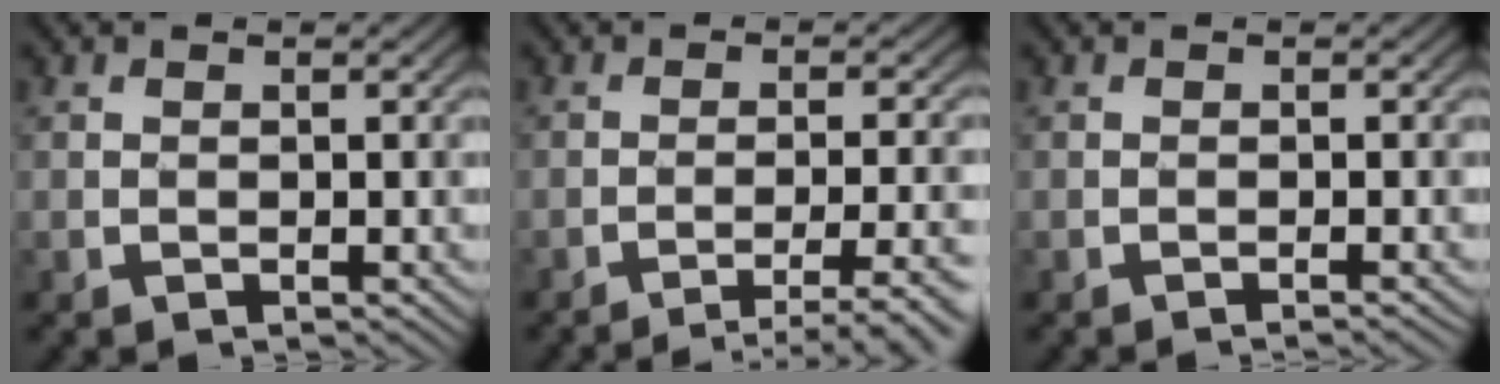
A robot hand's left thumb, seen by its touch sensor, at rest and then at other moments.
{"total": 6.7, "force": [-3.8, 1.2, 5.3], "torque": [-0.079, 0.006, -0.056]}
{"total": 0.9, "force": [-0.6, 0.2, 0.7], "torque": [-0.001, 0.002, -0.018]}